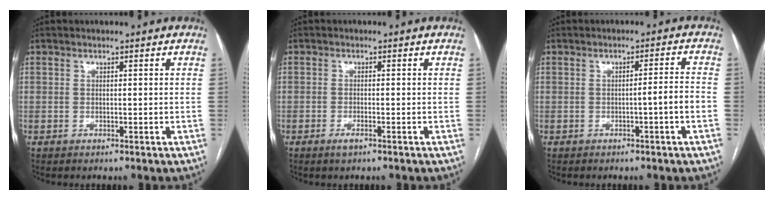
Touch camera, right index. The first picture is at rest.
{"total": 1.6, "force": [-1.0, 0.3, 1.2], "torque": [-0.025, -0.002, -0.017]}
{"total": 3.3, "force": [-1.2, -0.6, 3.0], "torque": [-0.040, 0.005, -0.020]}